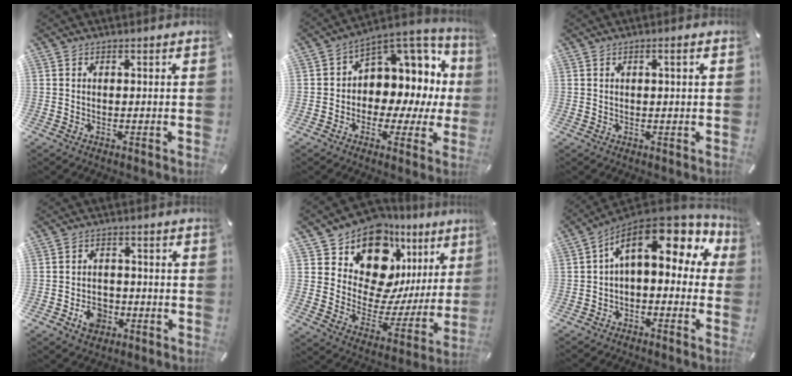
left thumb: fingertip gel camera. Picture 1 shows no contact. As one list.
[{"total": 9.8, "force": [2.9, 8.0, 4.8], "torque": [-0.055, -0.049, 0.055]}, {"total": 1.7, "force": [0.4, 0.1, 1.6], "torque": [-0.029, 0.001, 0.006]}, {"total": 6.5, "force": [-2.5, 5.1, 3.0], "torque": [-0.052, 0.011, -0.044]}, {"total": 15.8, "force": [11.6, 8.8, 6.0], "torque": [-0.094, -0.113, 0.200]}, {"total": 13.1, "force": [5.3, 7.2, 9.5], "torque": [-0.150, -0.041, 0.089]}]